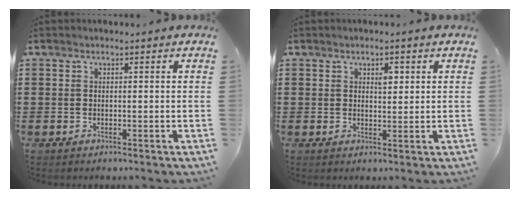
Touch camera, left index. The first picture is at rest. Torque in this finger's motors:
{"motor_torque": [0.50, -0.16, 0.25, 0.06]}